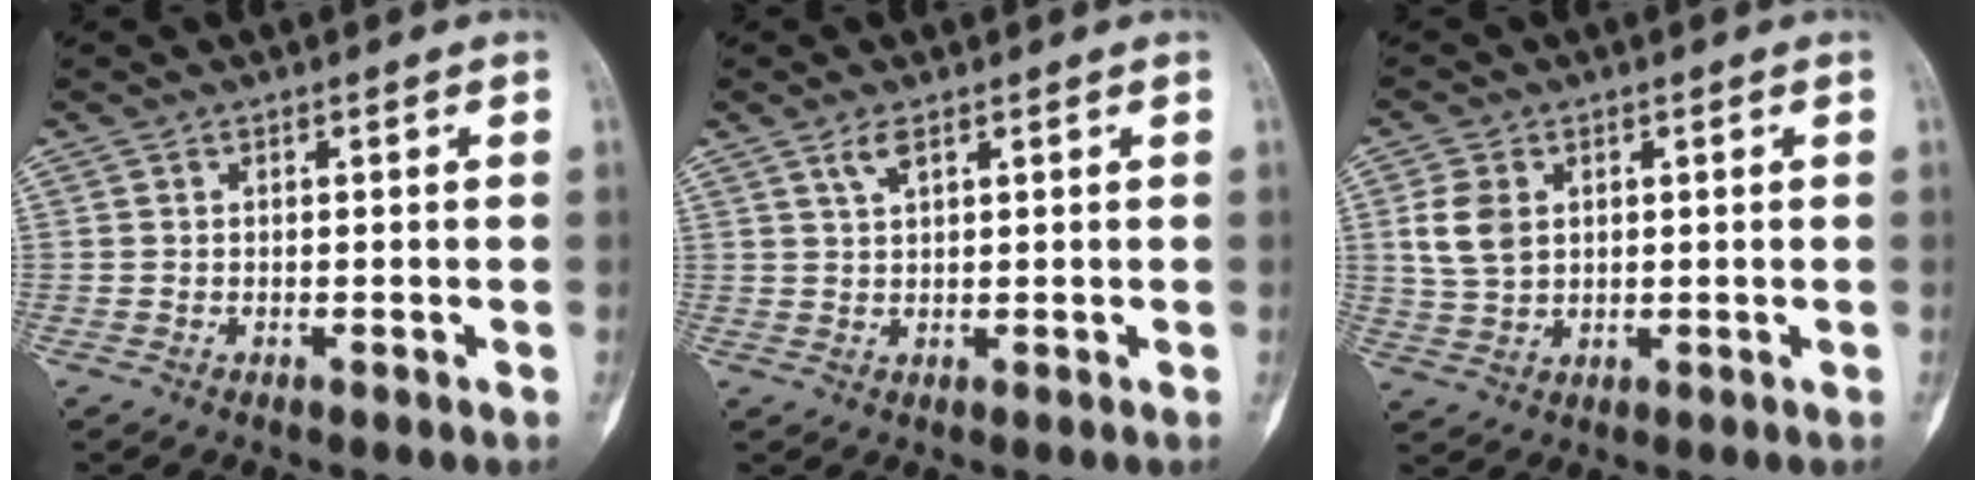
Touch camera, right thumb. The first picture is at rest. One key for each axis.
{"total": 2.6, "fx": 1.6, "fy": 0.8, "fz": 1.9, "tx": -0.043, "ty": 0.001, "tz": 0.037}
{"total": 6.4, "fx": 1.6, "fy": 4.6, "fz": 4.2, "tx": -0.079, "ty": -0.002, "tz": 0.038}